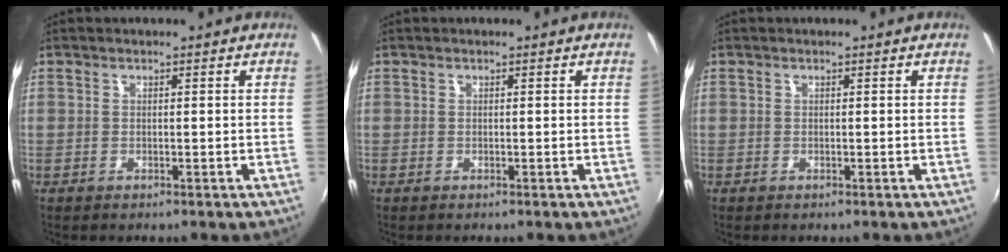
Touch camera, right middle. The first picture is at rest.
{"total": 0.0}
{"total": 0.0}